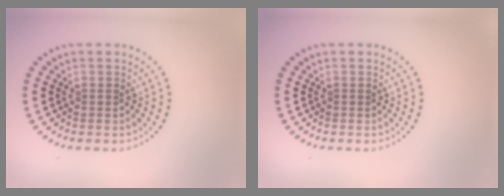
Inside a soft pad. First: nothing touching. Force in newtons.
{"total": 0.0}